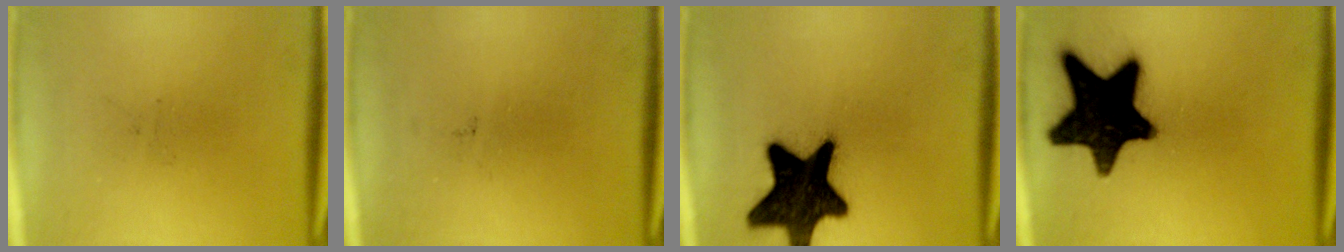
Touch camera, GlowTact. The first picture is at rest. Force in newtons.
{"total": 0.0}
{"total": 18.5}
{"total": 18.5}